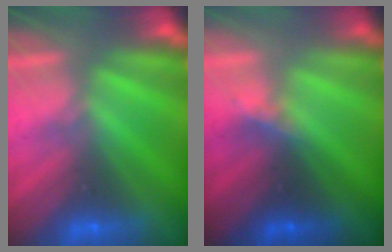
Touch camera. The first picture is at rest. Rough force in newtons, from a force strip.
{"total": 1.5}